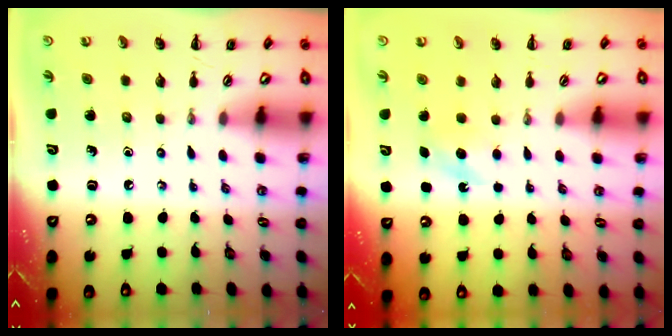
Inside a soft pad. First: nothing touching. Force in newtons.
{"total": 4.2, "press": 4.1, "slide": 1.1}